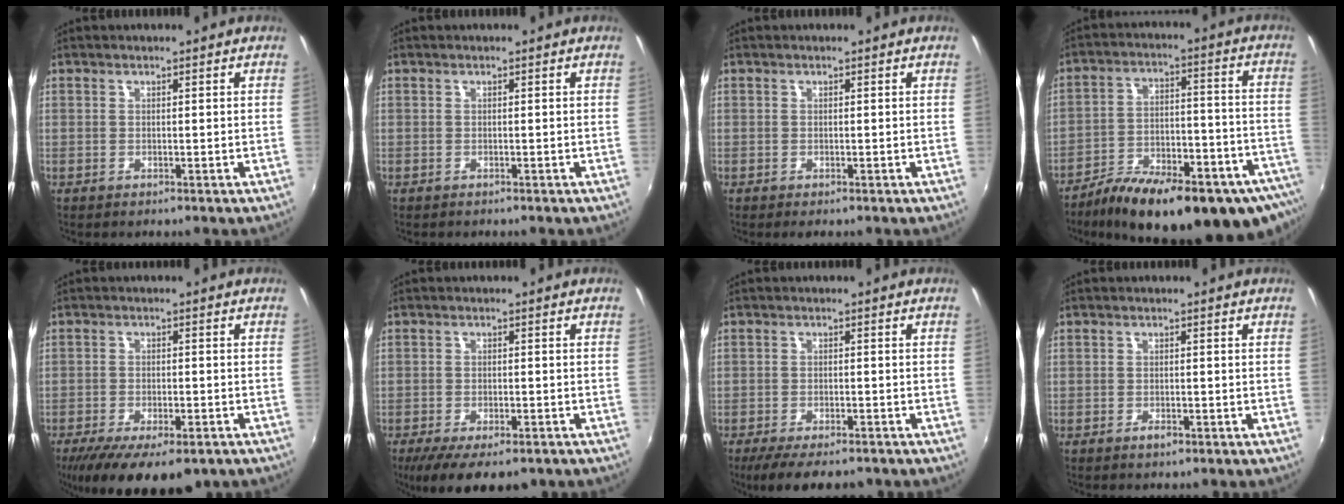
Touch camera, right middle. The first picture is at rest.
{"total": 0.6, "force": [-0.5, 0.3, 0.1], "torque": [-0.004, -0.002, -0.007]}
{"total": 0.9, "force": [-0.7, 0.5, 0.3], "torque": [-0.009, -0.006, -0.013]}
{"total": 26.7, "force": [-18.5, 8.1, 17.4], "torque": [-0.264, -0.040, -0.255]}
{"total": 15.0, "force": [-10.2, 5.5, 9.5], "torque": [-0.191, -0.050, -0.154]}
{"total": 10.8, "force": [-7.5, 4.0, 6.7], "torque": [-0.142, -0.038, -0.118]}
{"total": 9.5, "force": [-7.6, 2.7, 5.1], "torque": [-0.109, -0.029, -0.119]}
{"total": 1.4, "force": [-1.0, 0.7, 0.8], "torque": [-0.014, -0.001, -0.016]}